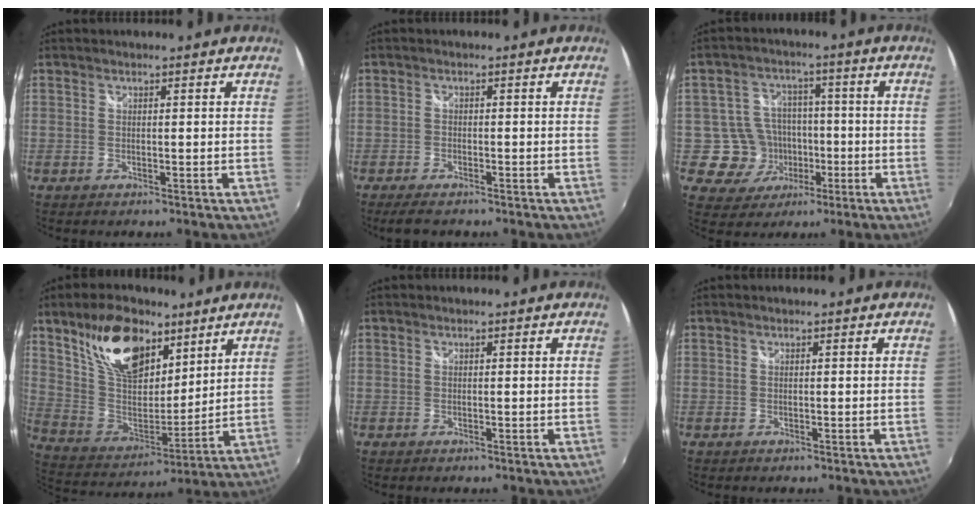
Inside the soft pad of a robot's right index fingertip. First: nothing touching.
{"total": 4.4, "force": [-3.6, 1.3, 2.2], "torque": [-0.055, -0.018, -0.063]}
{"total": 9.4, "force": [-2.6, 8.9, 1.6], "torque": [-0.049, 0.018, -0.030]}
{"total": 19.2, "force": [11.3, 10.3, 11.6], "torque": [-0.234, 0.022, 0.216]}
{"total": 0.0}
{"total": 0.0}